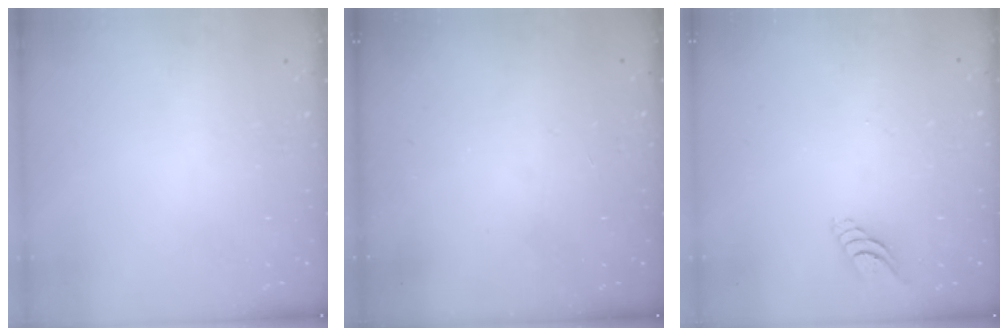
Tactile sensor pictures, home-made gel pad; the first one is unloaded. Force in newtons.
{"total": 0.0}
{"total": 4.9, "press": 4.9, "slide": 0.6}